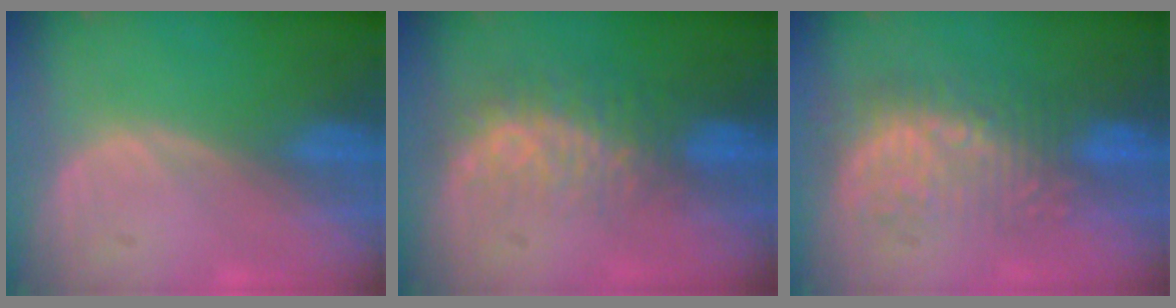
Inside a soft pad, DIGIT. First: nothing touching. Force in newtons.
{"total": 8.4, "press": 7.1, "slide": 4.4}
{"total": 8.9, "press": 8.5, "slide": 2.5}